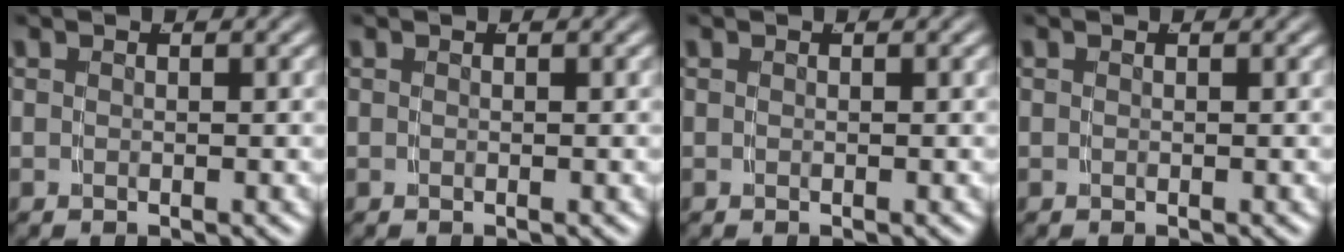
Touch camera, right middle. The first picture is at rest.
{"total": 0.0}
{"total": 0.0}
{"total": 0.0}